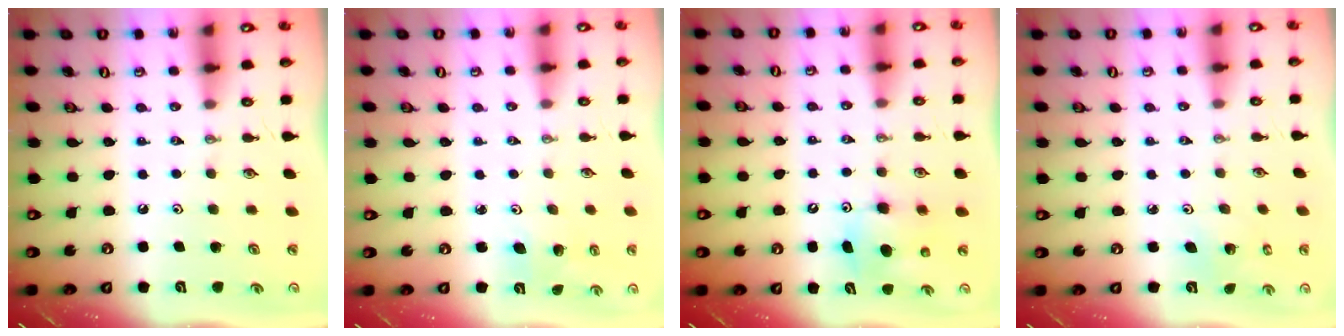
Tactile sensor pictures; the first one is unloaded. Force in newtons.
{"total": 3.9, "press": 3.6, "slide": 1.5}
{"total": 8.5, "press": 8.4, "slide": 1.0}
{"total": 2.3, "press": 2.3, "slide": 0.2}